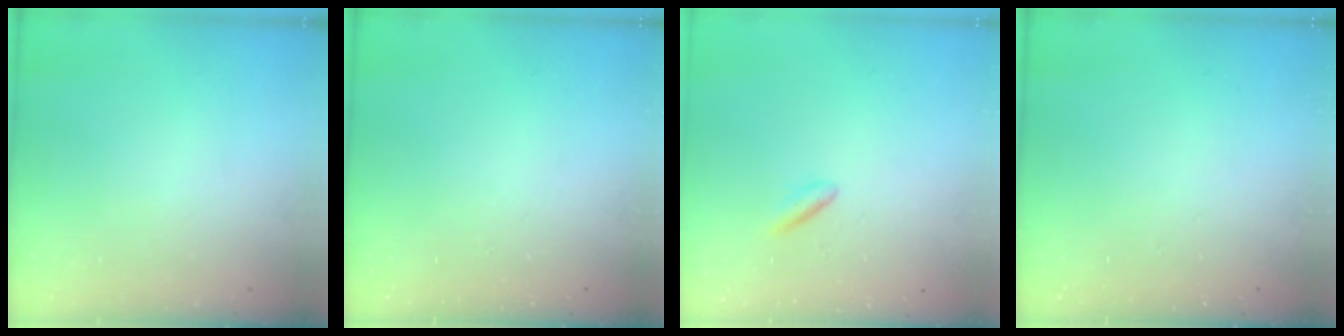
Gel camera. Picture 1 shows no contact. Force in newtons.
{"total": 0.0}
{"total": 2.5, "press": 2.3, "slide": 1.0}
{"total": 0.0}